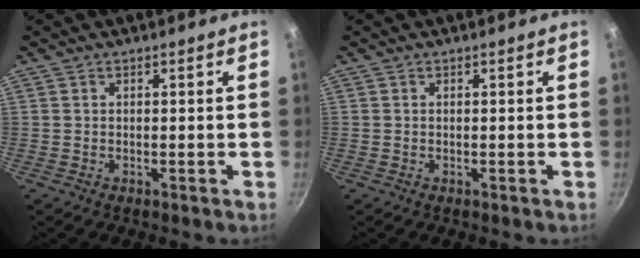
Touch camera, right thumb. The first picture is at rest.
{"total": 0.0}